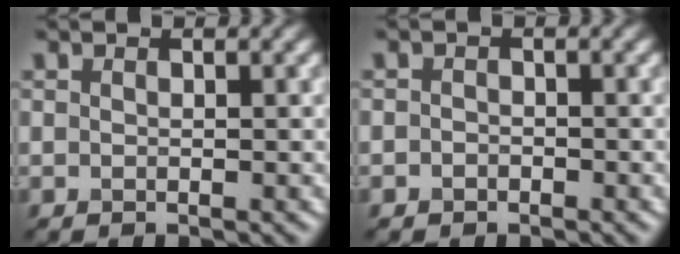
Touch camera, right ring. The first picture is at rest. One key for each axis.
{"total": 0.9, "fx": -0.5, "fy": 0.7, "fz": 0.1, "tx": 0.003, "ty": -0.002, "tz": -0.009}